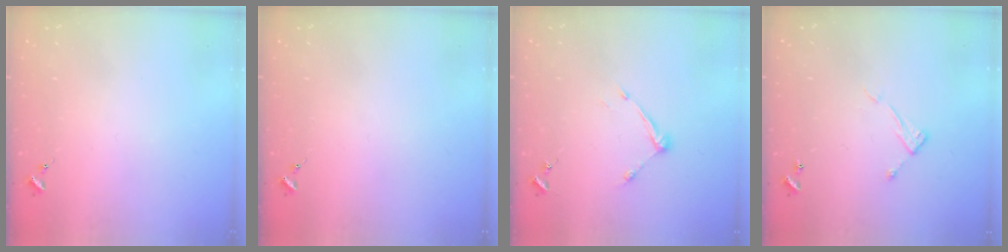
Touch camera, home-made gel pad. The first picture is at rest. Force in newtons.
{"total": 0.0}
{"total": 7.3, "press": 7.3, "slide": 0.5}
{"total": 7.1, "press": 7.1, "slide": 0.0}